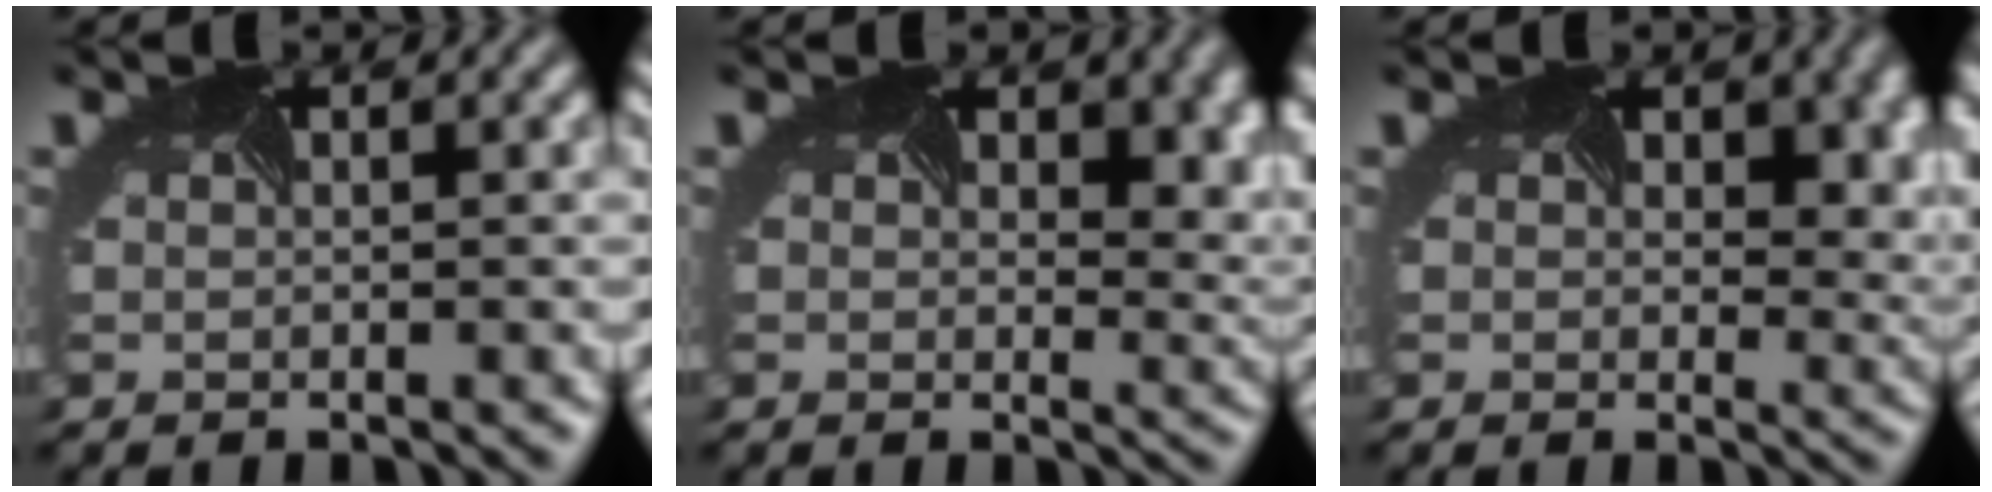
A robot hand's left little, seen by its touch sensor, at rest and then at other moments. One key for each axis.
{"total": 6.9, "fx": 2.7, "fy": 4.4, "fz": 4.5, "tx": -0.071, "ty": -0.011, "tz": 0.058}
{"total": 6.3, "fx": 1.9, "fy": 4.4, "fz": 4.1, "tx": -0.074, "ty": -0.016, "tz": 0.045}